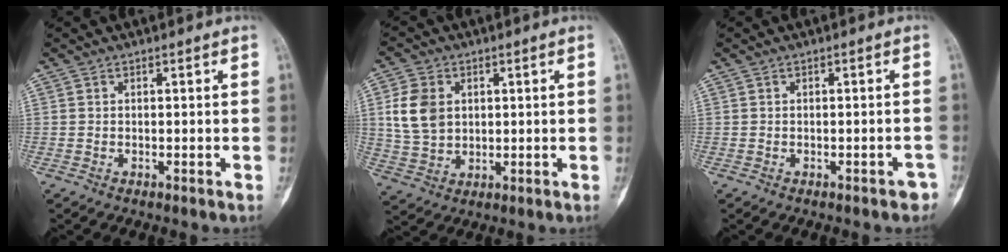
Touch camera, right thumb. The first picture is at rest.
{"total": 8.8, "force": [2.0, 6.6, 5.4], "torque": [-0.097, -0.005, 0.045]}
{"total": 2.0, "force": [-1.4, 0.9, 1.1], "torque": [-0.011, 0.015, -0.012]}